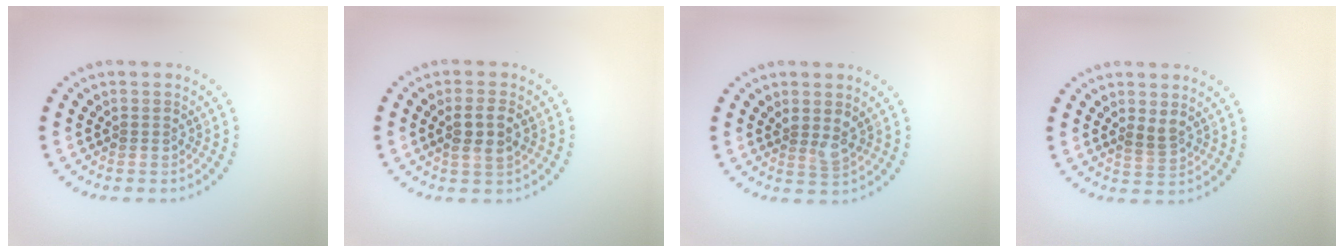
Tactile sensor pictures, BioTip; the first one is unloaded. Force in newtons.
{"total": 2.5, "press": 2.3, "slide": 1.1}
{"total": 1.7, "press": 1.3, "slide": 1.1}
{"total": 1.2, "press": 1.0, "slide": 0.5}